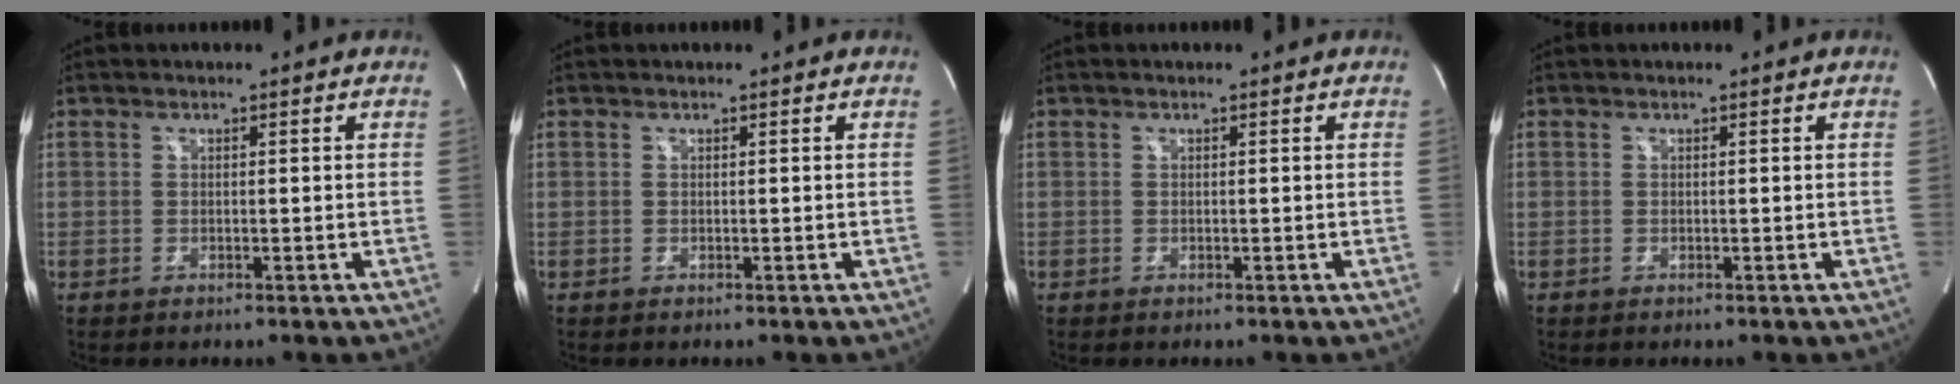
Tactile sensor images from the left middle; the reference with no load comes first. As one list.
[{"total": 0.0}, {"total": 0.0}, {"total": 0.0}]